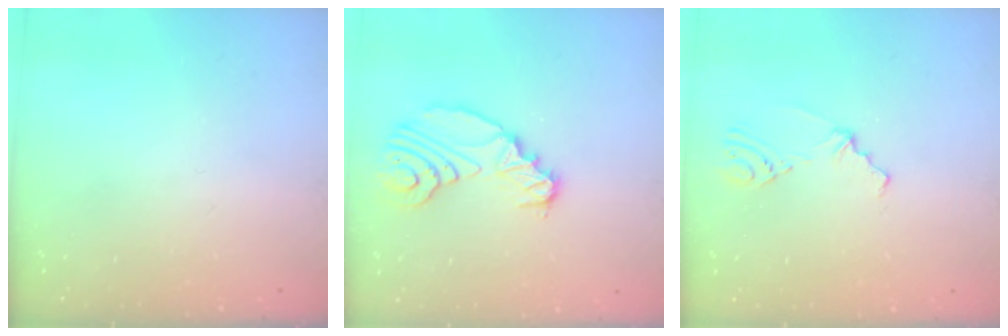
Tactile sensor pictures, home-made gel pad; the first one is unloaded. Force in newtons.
{"total": 13.7, "press": 12.9, "slide": 4.8}
{"total": 2.5, "press": 1.9, "slide": 1.5}